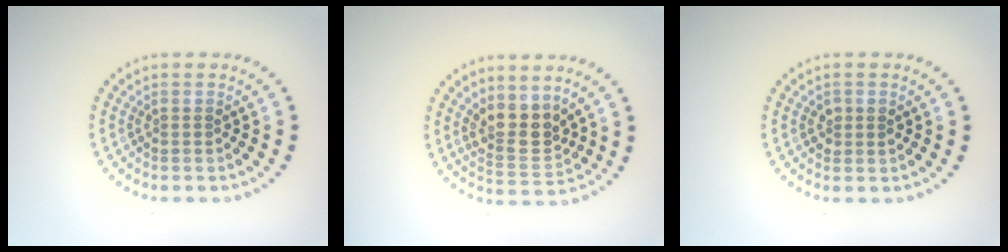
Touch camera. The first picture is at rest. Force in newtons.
{"total": 3.7, "press": 3.3, "slide": 1.7}
{"total": 1.3, "press": 1.3, "slide": 0.1}